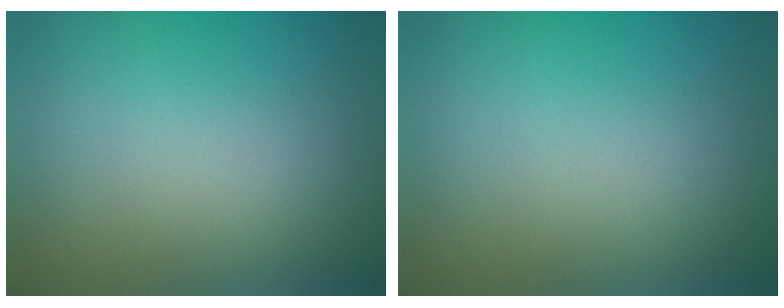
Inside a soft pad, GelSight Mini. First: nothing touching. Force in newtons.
{"total": 0.0}